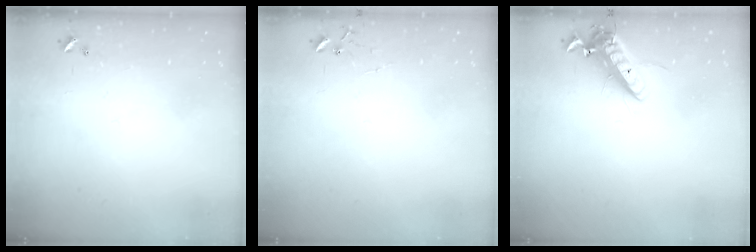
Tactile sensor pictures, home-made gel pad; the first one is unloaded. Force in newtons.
{"total": 6.9, "press": 6.9, "slide": 0.4}
{"total": 14.5, "press": 14.2, "slide": 2.9}